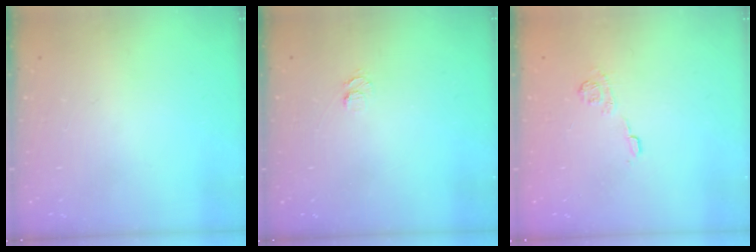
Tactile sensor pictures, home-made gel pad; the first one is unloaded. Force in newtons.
{"total": 4.4, "press": 4.4, "slide": 0.5}
{"total": 9.2, "press": 9.2, "slide": 0.8}